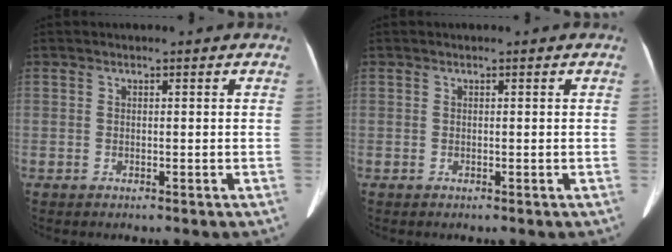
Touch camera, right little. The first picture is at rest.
{"total": 0.0}